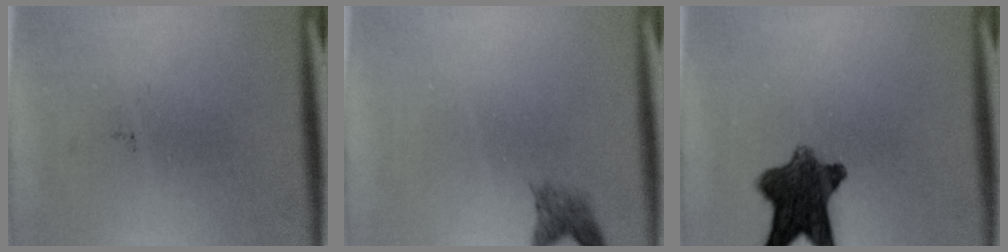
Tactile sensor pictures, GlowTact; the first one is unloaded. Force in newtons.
{"total": 2.0}
{"total": 9.6}